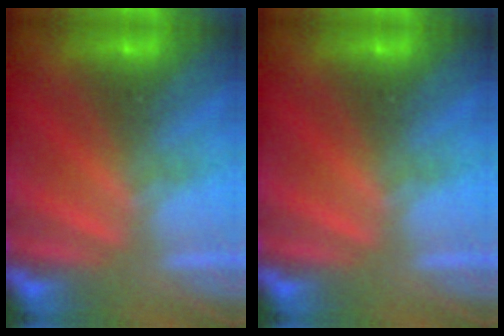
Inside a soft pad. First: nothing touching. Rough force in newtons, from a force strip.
{"total": 0.0}